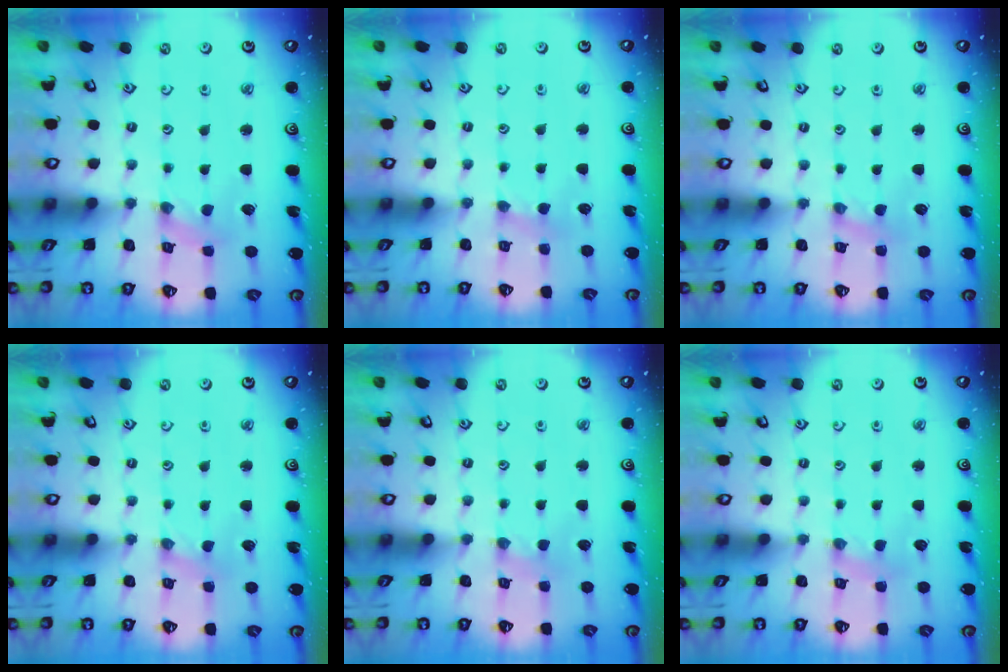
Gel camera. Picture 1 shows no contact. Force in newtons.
{"total": 2.6, "press": 2.6, "slide": 0.4}
{"total": 1.0, "press": 1.0, "slide": 0.2}
{"total": 0.0}
{"total": 1.2, "press": 1.2, "slide": 0.3}
{"total": 2.5, "press": 2.5, "slide": 0.4}